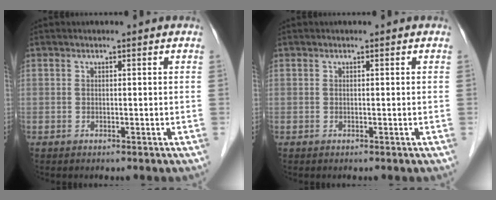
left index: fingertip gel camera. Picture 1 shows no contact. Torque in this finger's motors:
{"motor_torque": [0.00, 0.00, 0.00, 0.00]}